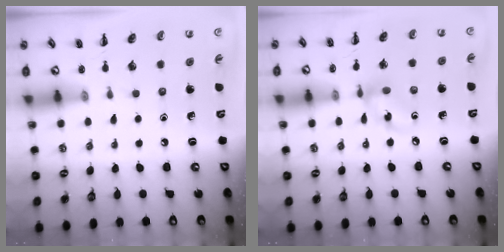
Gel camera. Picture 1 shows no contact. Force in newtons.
{"total": 7.4, "press": 7.4, "slide": 0.9}